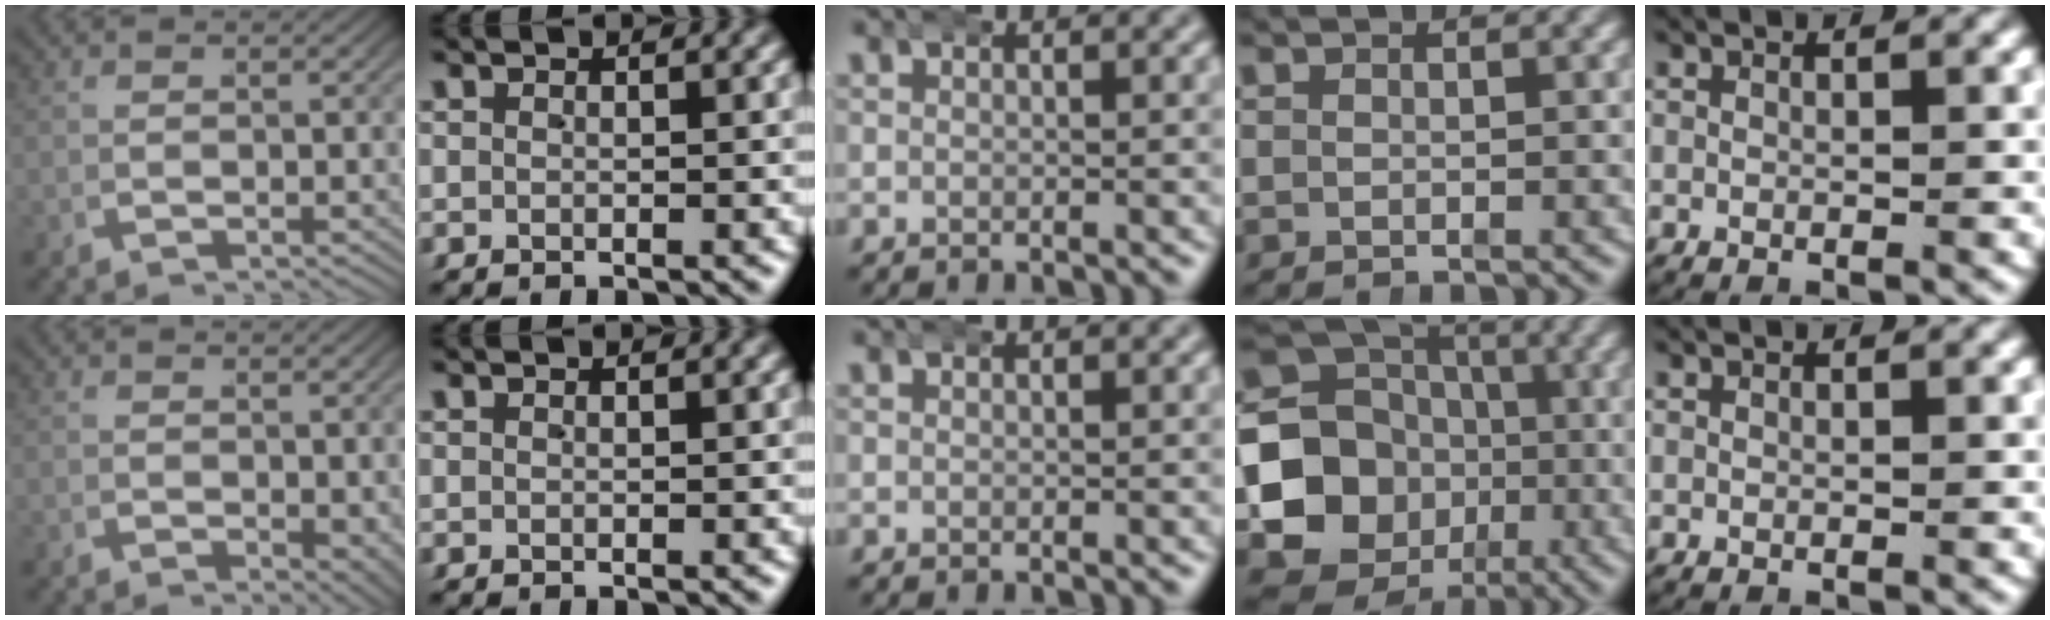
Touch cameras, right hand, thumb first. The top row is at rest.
{"thumb": {"total": 2.4, "force": [0.0, 1.3, 2.0], "torque": [-0.019, -0.012, 0.010]}, "ring": {"total": 17.9, "force": [-2.8, 15.8, 7.9], "torque": [-0.180, -0.057, -0.048]}}